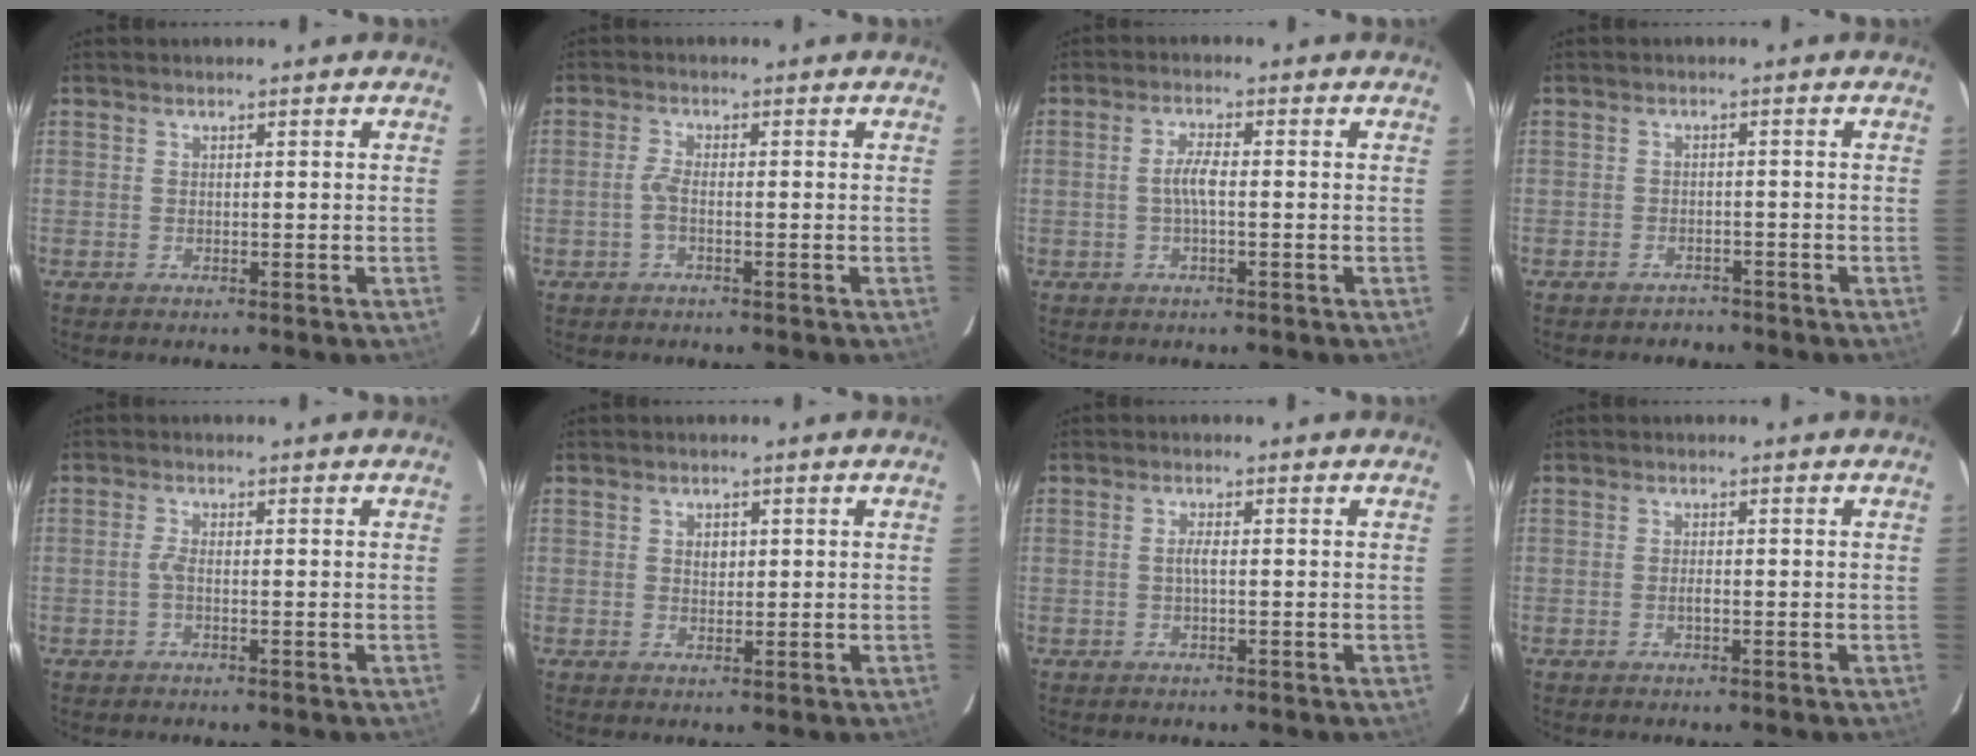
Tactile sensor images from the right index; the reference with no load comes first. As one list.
[{"total": 2.1, "force": [-0.9, 0.4, 1.9], "torque": [-0.045, 0.003, -0.020]}, {"total": 3.1, "force": [-0.5, 0.5, 3.0], "torque": [-0.061, 0.005, -0.009]}, {"total": 3.3, "force": [-2.8, 1.8, 0.2], "torque": [-0.009, 0.006, -0.040]}, {"total": 1.1, "force": [-0.3, 0.2, 1.0], "torque": [-0.021, 0.002, -0.008]}, {"total": 1.7, "force": [0.4, 1.4, 0.9], "torque": [-0.012, 0.005, 0.007]}, {"total": 1.4, "force": [-0.3, 0.0, 1.4], "torque": [-0.026, 0.003, -0.007]}, {"total": 1.0, "force": [-0.4, 0.3, 0.8], "torque": [-0.016, 0.000, -0.007]}]